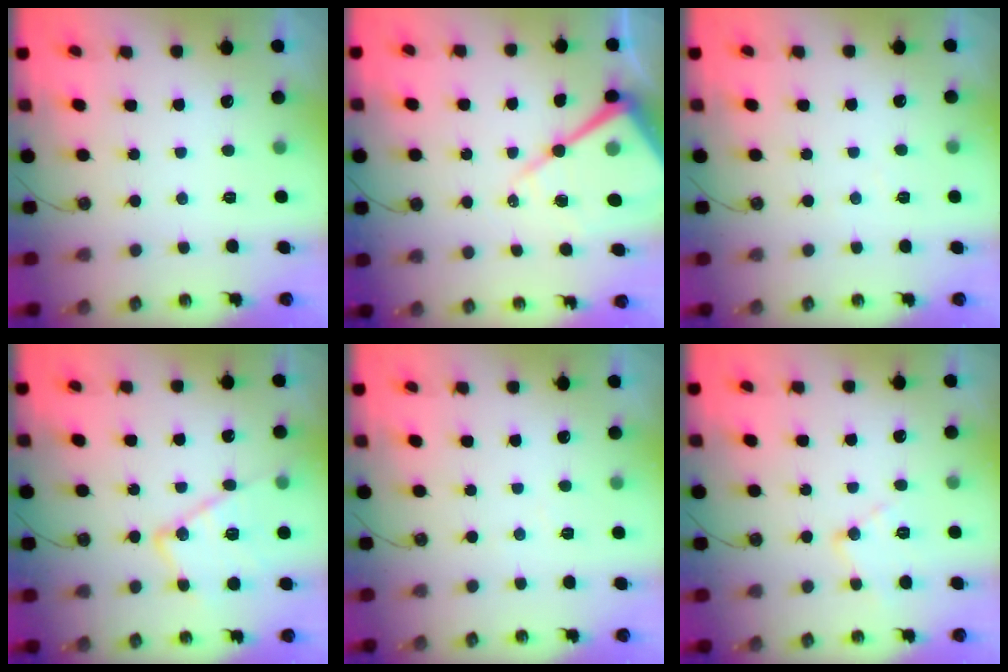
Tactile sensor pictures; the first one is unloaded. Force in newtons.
{"total": 16.4, "press": 16.3, "slide": 1.6}
{"total": 2.9, "press": 2.9, "slide": 0.5}
{"total": 16.2, "press": 16.2, "slide": 1.1}
{"total": 2.9, "press": 2.9, "slide": 0.5}
{"total": 10.2, "press": 10.2, "slide": 0.7}